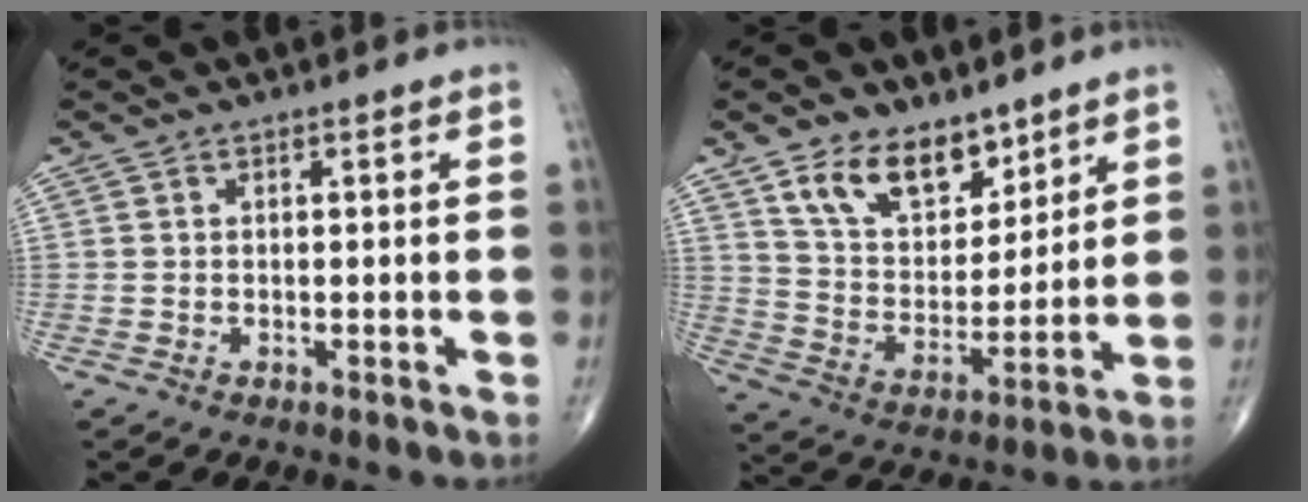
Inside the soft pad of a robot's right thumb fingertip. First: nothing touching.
{"total": 13.4, "force": [8.9, 7.6, 6.6], "torque": [-0.077, -0.057, 0.168]}